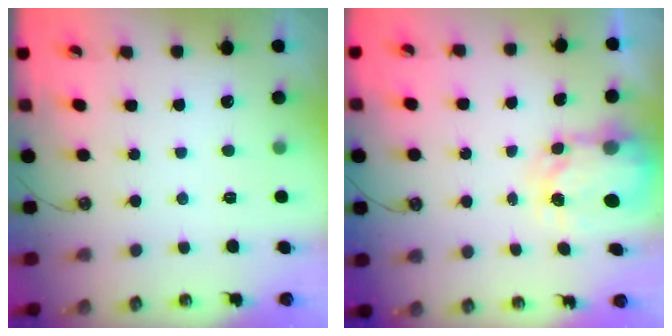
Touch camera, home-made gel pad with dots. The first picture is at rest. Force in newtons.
{"total": 4.7, "press": 4.7, "slide": 0.3}